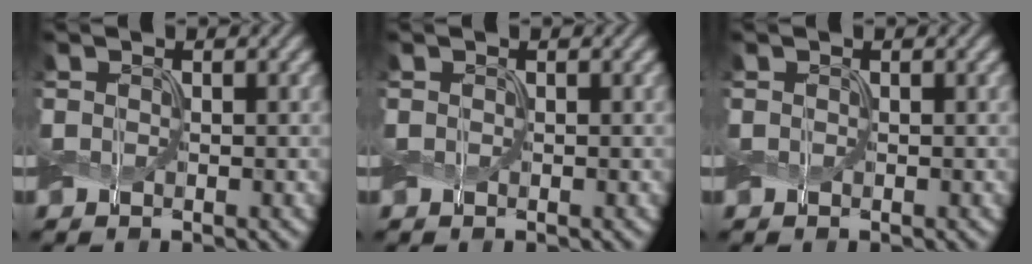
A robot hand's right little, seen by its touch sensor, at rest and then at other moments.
{"total": 0.0}
{"total": 0.0}